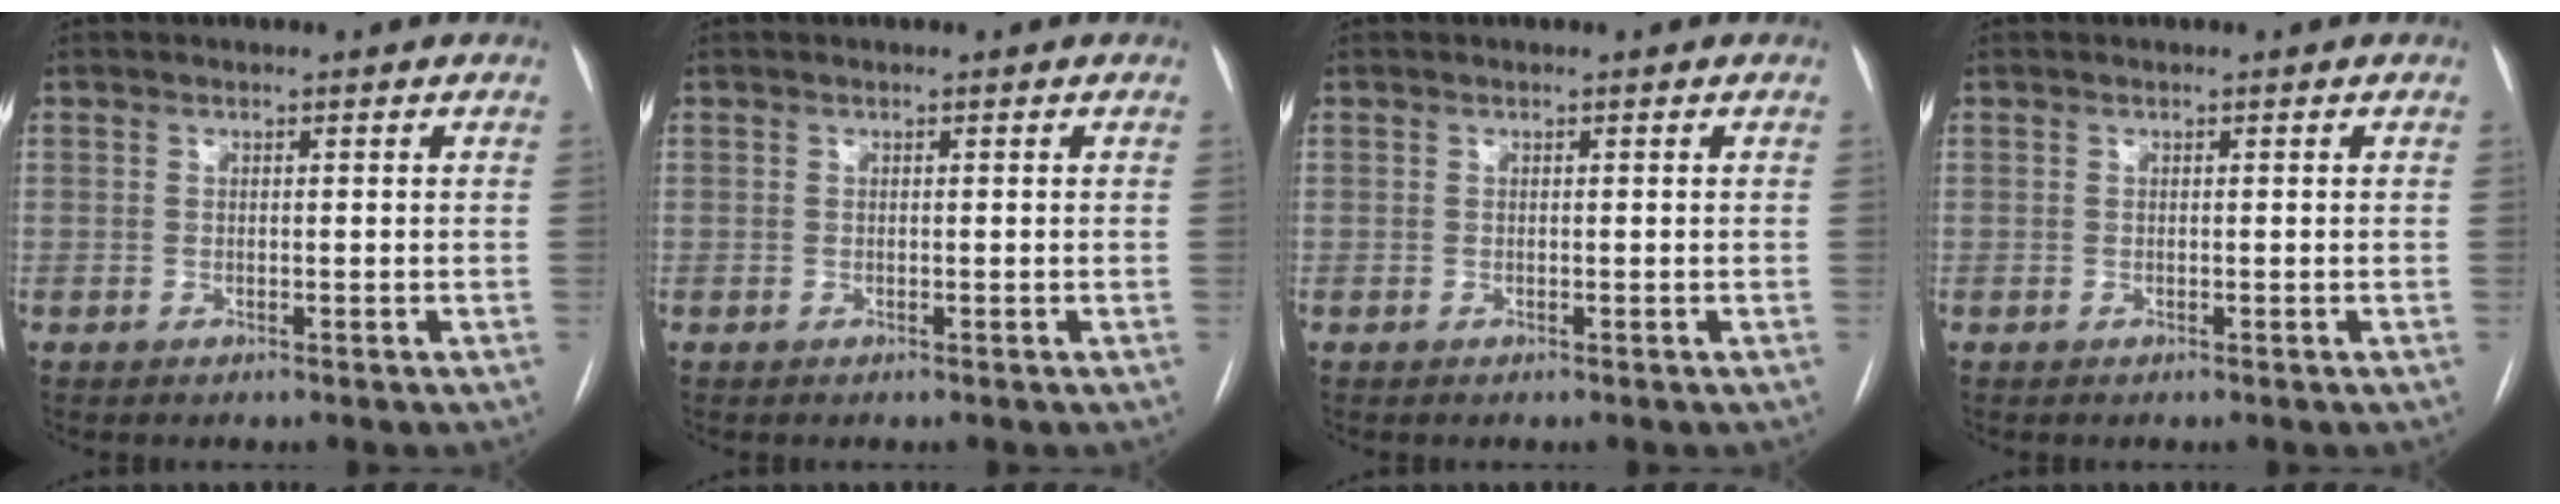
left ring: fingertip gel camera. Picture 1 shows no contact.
{"total": 0.0}
{"total": 0.0}
{"total": 0.0}